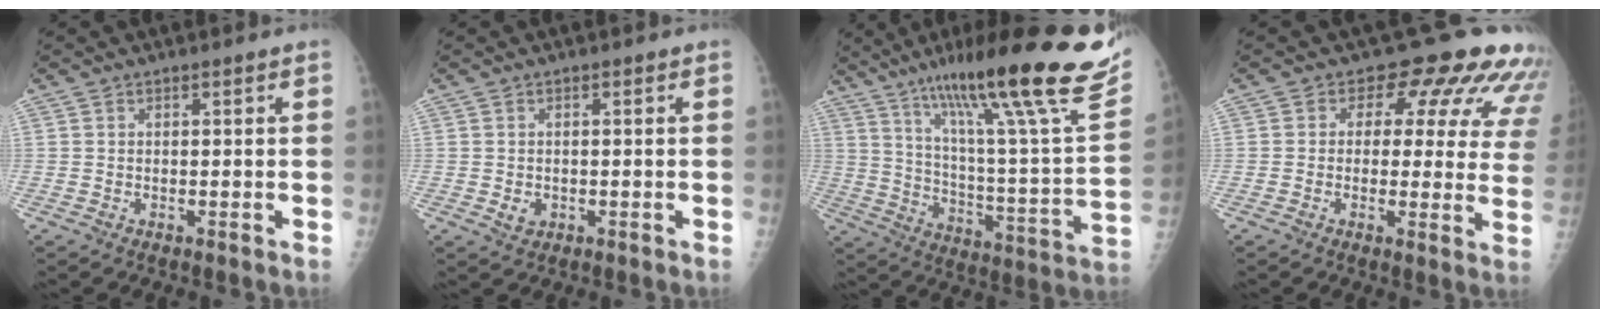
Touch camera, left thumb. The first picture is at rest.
{"total": 2.0, "force": [-0.4, 1.7, 1.0], "torque": [-0.008, 0.000, 0.000]}
{"total": 31.5, "force": [21.0, 3.7, 23.2], "torque": [-0.331, -0.074, 0.317]}
{"total": 14.7, "force": [9.6, 8.3, 7.5], "torque": [-0.031, -0.031, 0.081]}